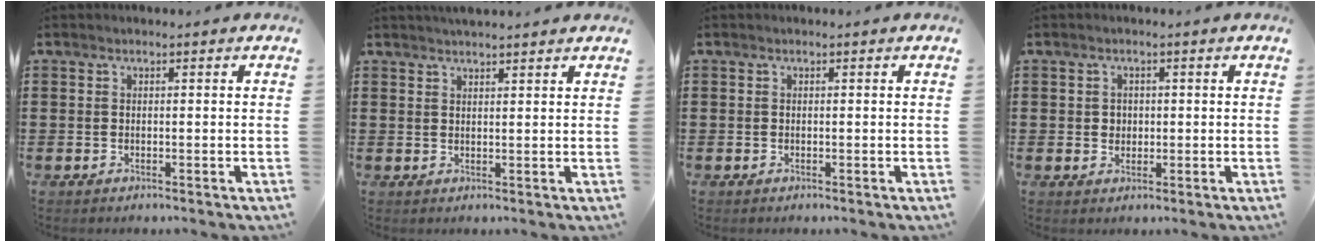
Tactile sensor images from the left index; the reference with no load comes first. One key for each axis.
{"total": 2.0, "fx": 2.0, "fy": 0.1, "fz": 0.4, "tx": -0.012, "ty": 0.000, "tz": 0.038}
{"total": 0.0}
{"total": 1.7, "fx": 0.2, "fy": 1.6, "fz": 0.4, "tx": -0.015, "ty": 0.009, "tz": 0.002}